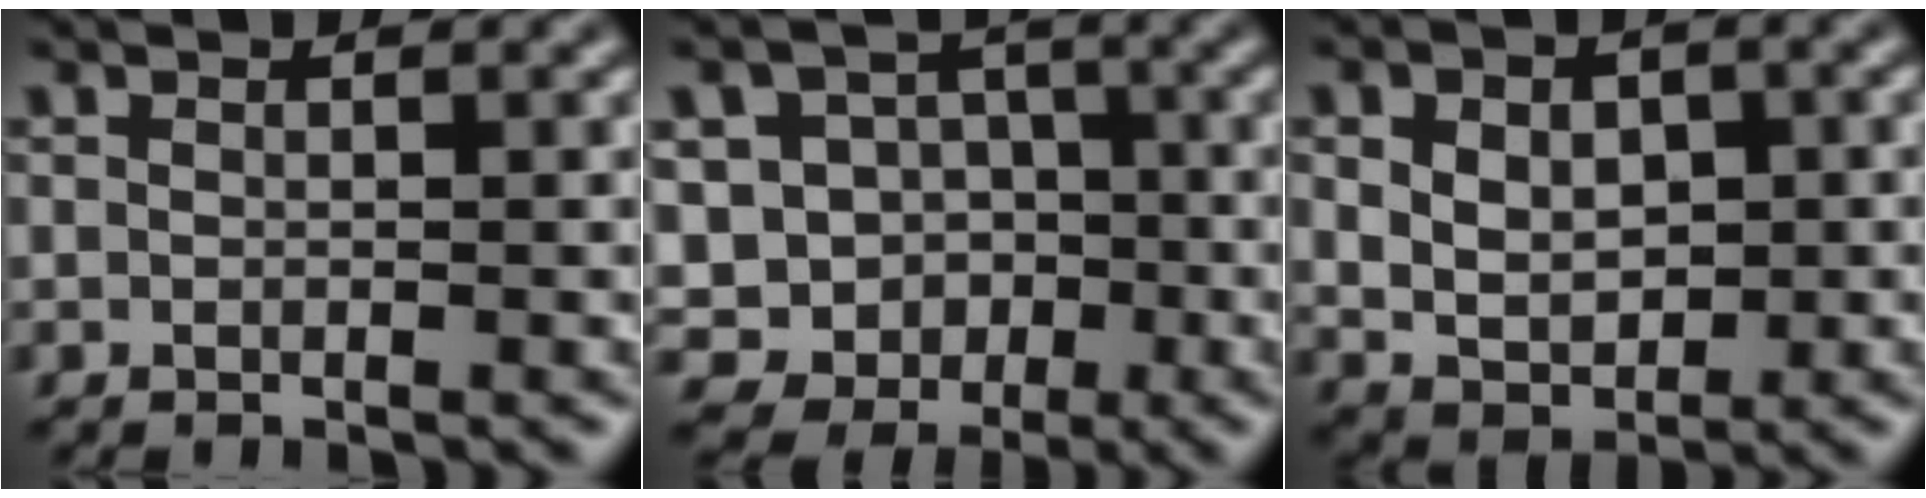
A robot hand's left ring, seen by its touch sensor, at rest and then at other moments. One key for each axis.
{"total": 9.1, "fx": -3.1, "fy": 8.2, "fz": 2.4, "tx": -0.041, "ty": 0.018, "tz": -0.070}
{"total": 6.3, "fx": 0.9, "fy": 4.5, "fz": 4.4, "tx": -0.073, "ty": 0.011, "tz": 0.014}